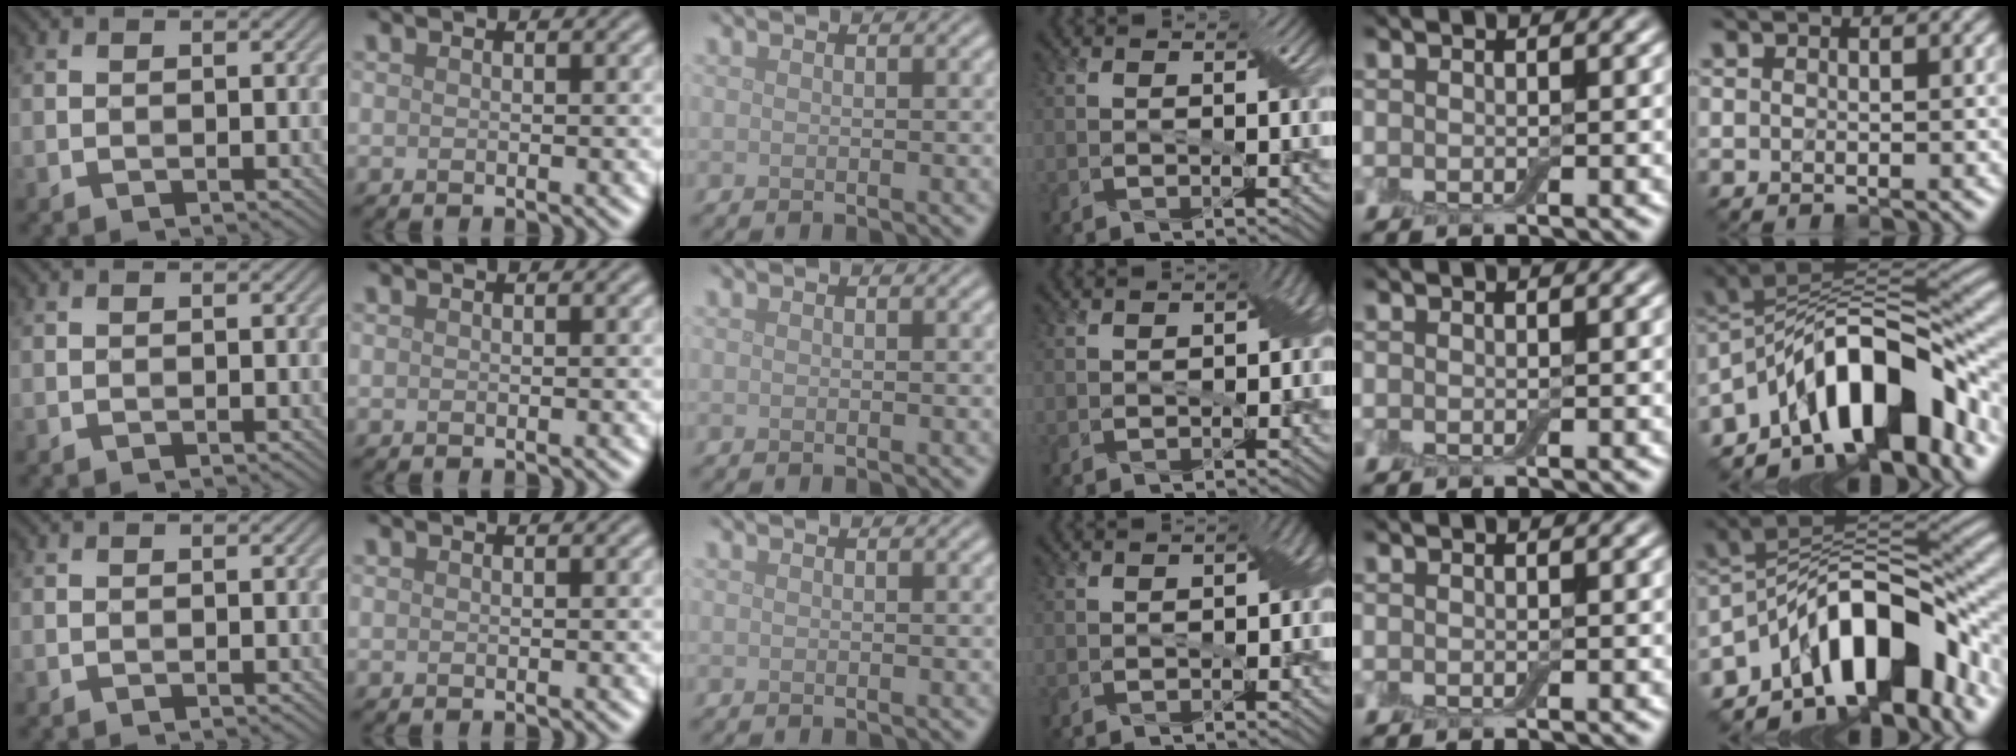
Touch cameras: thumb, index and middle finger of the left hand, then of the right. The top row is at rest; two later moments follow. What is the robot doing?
{"motion": "pour", "object": "bottle"}